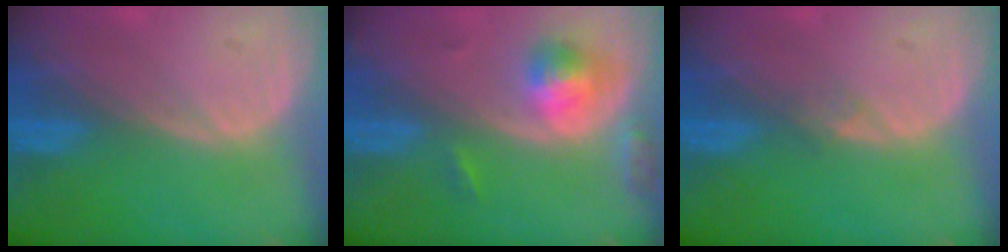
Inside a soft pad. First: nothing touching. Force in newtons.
{"total": 5.3, "press": 4.8, "slide": 2.2}
{"total": 0.8, "press": 0.8, "slide": 0.0}